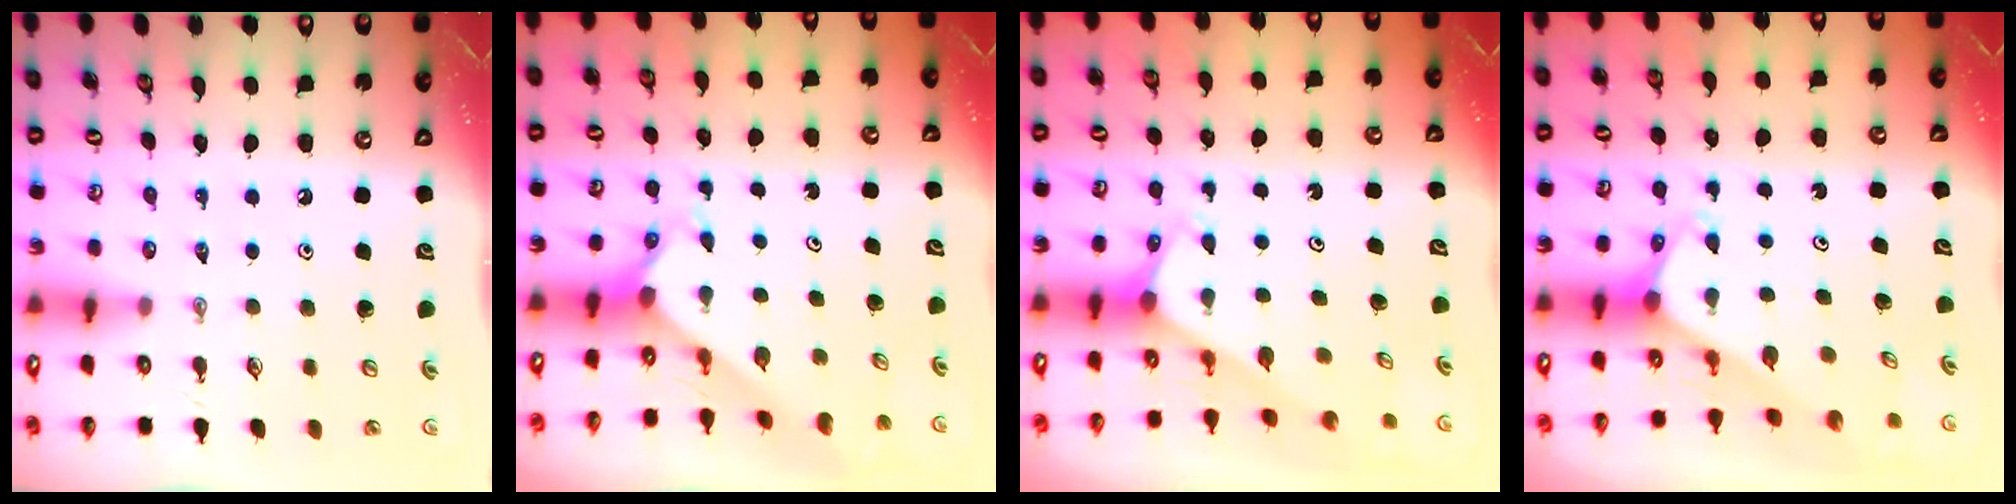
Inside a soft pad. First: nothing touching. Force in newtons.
{"total": 2.4, "press": 2.4, "slide": 0.3}
{"total": 2.1, "press": 2.1, "slide": 0.1}
{"total": 1.9, "press": 1.9, "slide": 0.1}